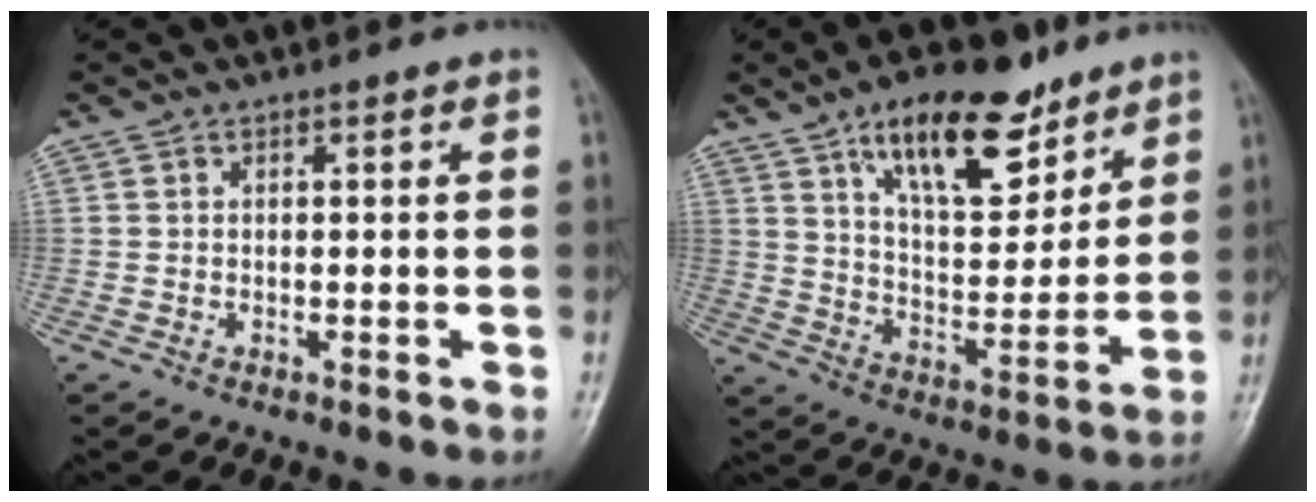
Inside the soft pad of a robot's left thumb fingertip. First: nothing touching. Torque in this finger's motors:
{"motor_torque": [1.56, 1.51, 1.39, -1.38, 0.24]}